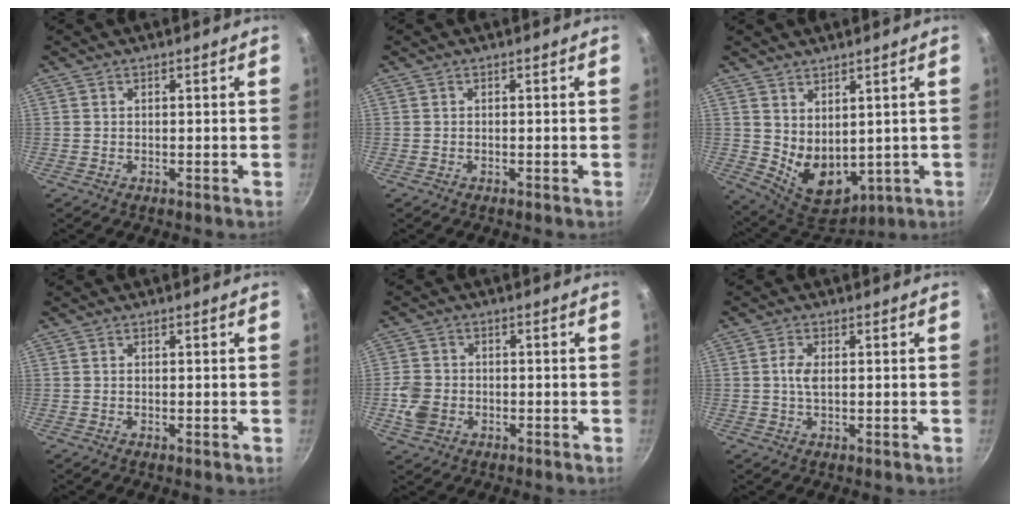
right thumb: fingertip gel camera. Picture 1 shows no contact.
{"total": 0.0}
{"total": 10.2, "force": [1.0, 6.4, 7.8], "torque": [-0.107, -0.025, 0.053]}
{"total": 0.0}
{"total": 5.6, "force": [-1.4, 4.5, 3.0], "torque": [-0.055, 0.008, -0.027]}
{"total": 2.9, "force": [0.3, 1.4, 2.6], "torque": [-0.057, -0.001, 0.002]}